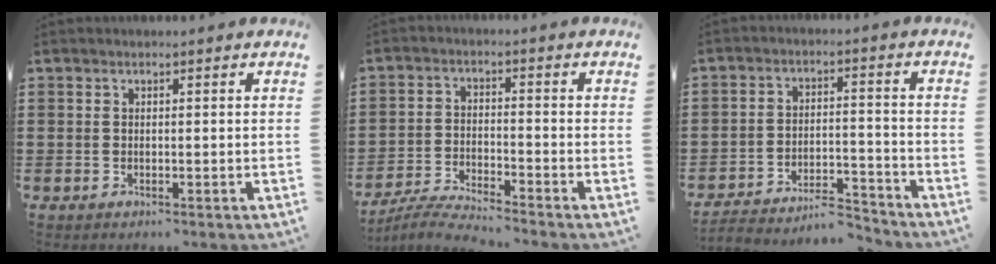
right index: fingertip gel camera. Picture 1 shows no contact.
{"total": 4.8, "force": [-4.6, -0.3, 1.2], "torque": [-0.034, -0.012, -0.096]}
{"total": 5.5, "force": [-5.3, 0.8, 1.3], "torque": [-0.020, 0.010, -0.103]}